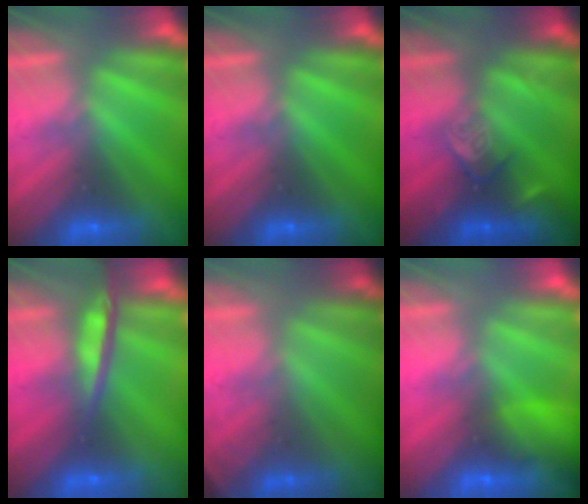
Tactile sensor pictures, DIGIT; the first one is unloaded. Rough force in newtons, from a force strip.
{"total": 0.0}
{"total": 2.4}
{"total": 7.7}
{"total": 2.0}
{"total": 7.8}